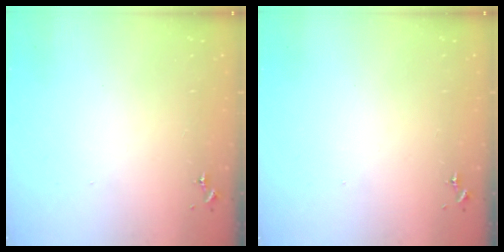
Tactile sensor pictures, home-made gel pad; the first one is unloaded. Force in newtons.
{"total": 0.0}